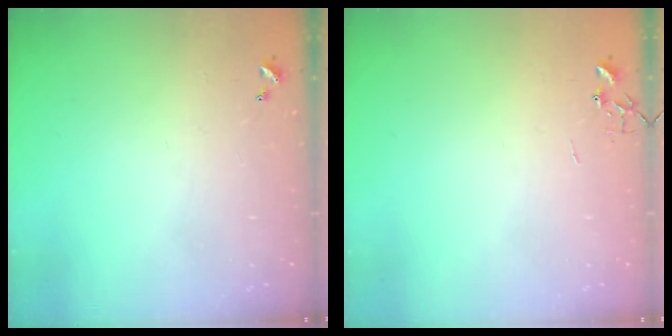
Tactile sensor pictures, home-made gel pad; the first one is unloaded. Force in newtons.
{"total": 0.0}